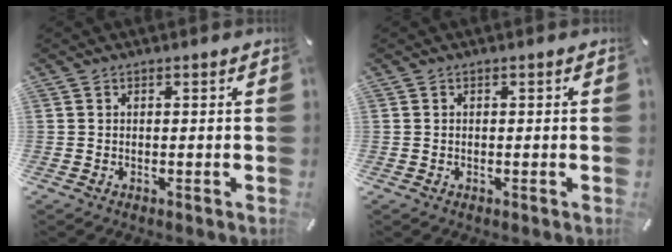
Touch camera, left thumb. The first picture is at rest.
{"total": 0.0}